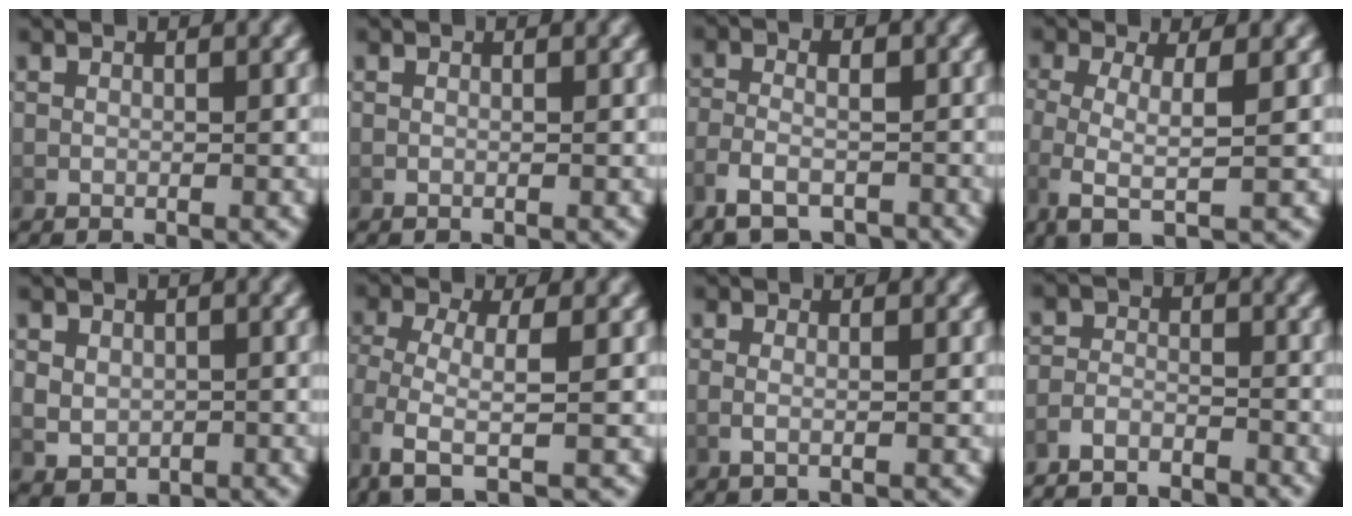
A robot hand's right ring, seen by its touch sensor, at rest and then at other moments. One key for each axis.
{"total": 0.0}
{"total": 4.6, "fx": -3.3, "fy": 1.9, "fz": 2.5, "tx": -0.041, "ty": -0.005, "tz": -0.050}
{"total": 4.3, "fx": -0.2, "fy": 1.1, "fz": 4.1, "tx": -0.090, "ty": -0.017, "tz": 0.007}
{"total": 2.5, "fx": 0.2, "fy": 2.1, "fz": 1.2, "tx": -0.030, "ty": -0.014, "tz": 0.019}
{"total": 3.9, "fx": -0.4, "fy": 1.1, "fz": 3.7, "tx": -0.087, "ty": -0.021, "tz": 0.007}
{"total": 1.1, "fx": -0.2, "fy": 0.0, "fz": 1.1, "tx": -0.031, "ty": -0.010, "tz": 0.000}
{"total": 5.3, "fx": -5.0, "fy": 1.6, "fz": 0.6, "tx": -0.003, "ty": -0.016, "tz": -0.084}